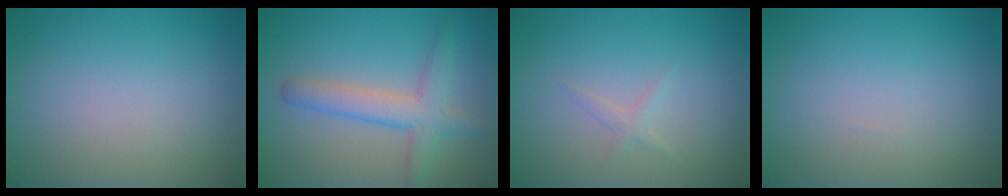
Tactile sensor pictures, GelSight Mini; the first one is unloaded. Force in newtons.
{"total": 3.9, "press": 3.9, "slide": 0.1}
{"total": 0.8, "press": 0.8, "slide": 0.0}
{"total": 0.0}